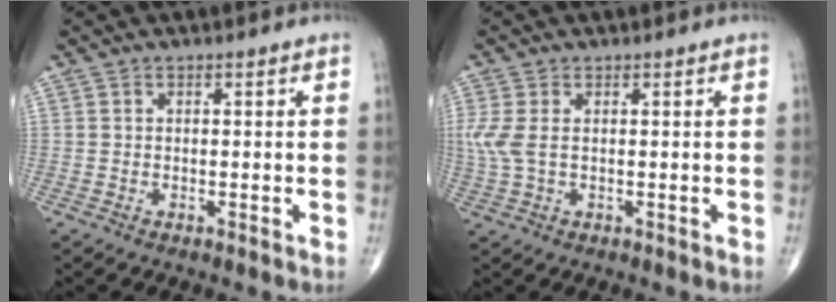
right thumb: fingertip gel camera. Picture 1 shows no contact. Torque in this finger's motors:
{"motor_torque": [0.50, 0.70, 0.62, 0.19, 0.07]}